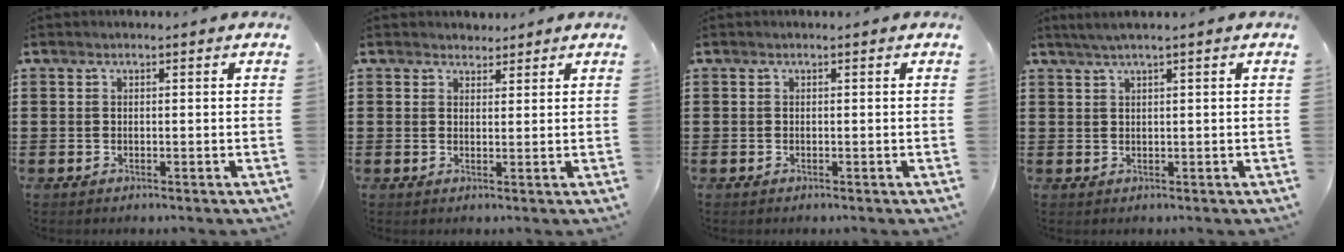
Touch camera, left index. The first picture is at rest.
{"total": 2.0, "force": [1.8, 0.8, -0.1], "torque": [-0.004, 0.004, 0.036]}
{"total": 0.0}
{"total": 1.7, "force": [1.0, -0.2, 1.4], "torque": [-0.025, 0.000, 0.018]}